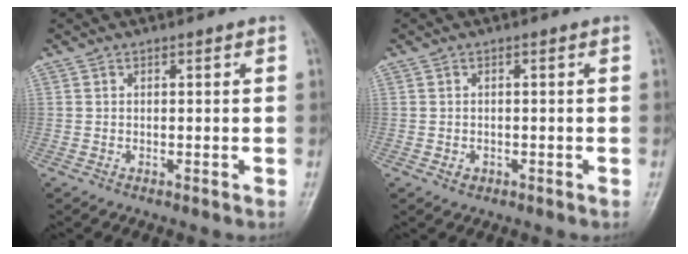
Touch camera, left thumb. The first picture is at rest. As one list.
[{"total": 1.3, "force": [-0.5, 1.1, 0.5], "torque": [-0.002, 0.003, -0.006]}]